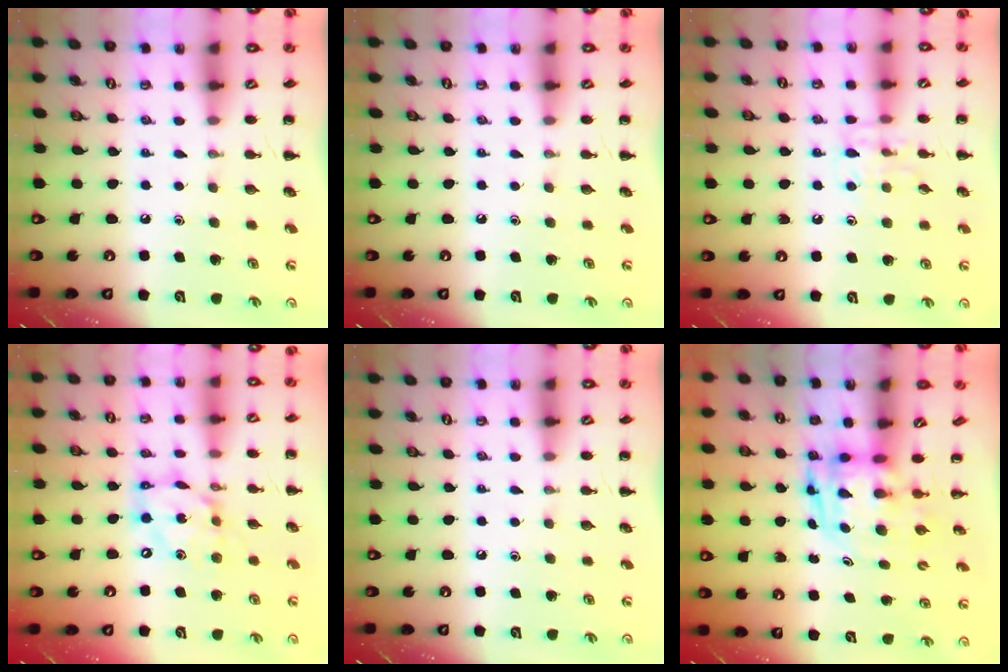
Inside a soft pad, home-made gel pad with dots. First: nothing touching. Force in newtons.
{"total": 0.0}
{"total": 7.7, "press": 7.7, "slide": 0.4}
{"total": 12.8, "press": 12.4, "slide": 3.3}
{"total": 0.0}
{"total": 3.2, "press": 3.1, "slide": 0.7}